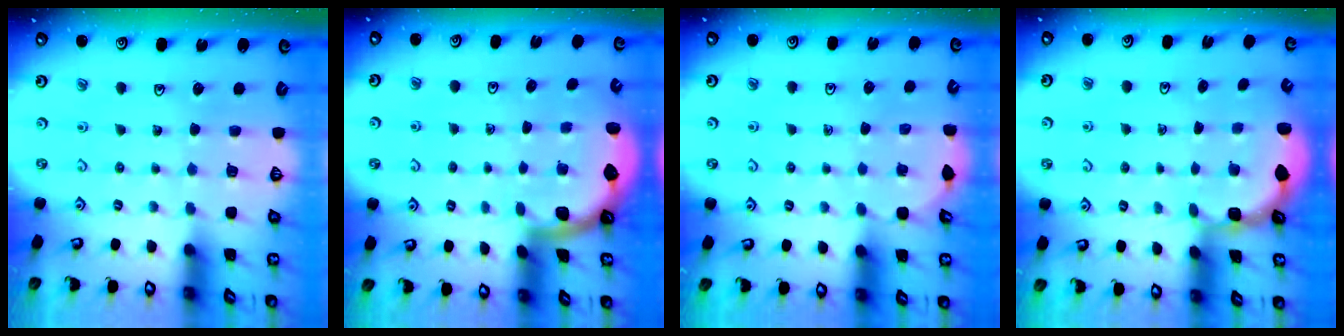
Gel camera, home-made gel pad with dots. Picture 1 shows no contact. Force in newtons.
{"total": 1.6, "press": 1.6, "slide": 0.1}
{"total": 2.2, "press": 2.0, "slide": 1.1}
{"total": 2.5, "press": 1.9, "slide": 1.6}